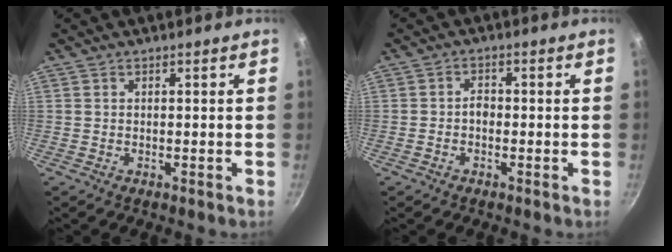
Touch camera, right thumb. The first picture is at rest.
{"total": 2.0, "force": [-0.7, 1.4, 1.3], "torque": [-0.015, 0.014, -0.014]}